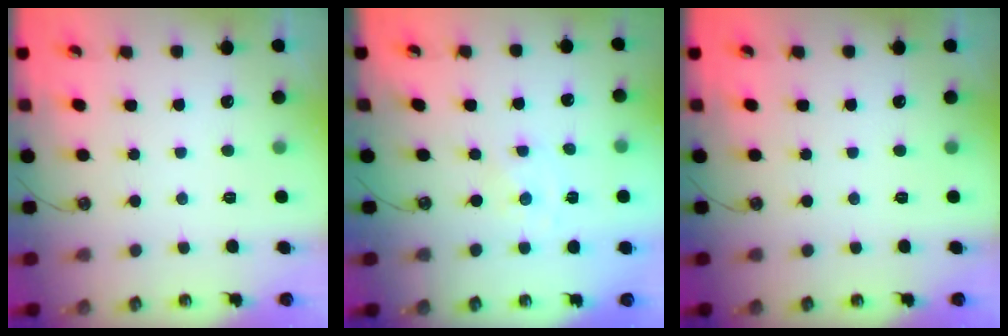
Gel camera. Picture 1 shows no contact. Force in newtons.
{"total": 0.0}
{"total": 0.0}